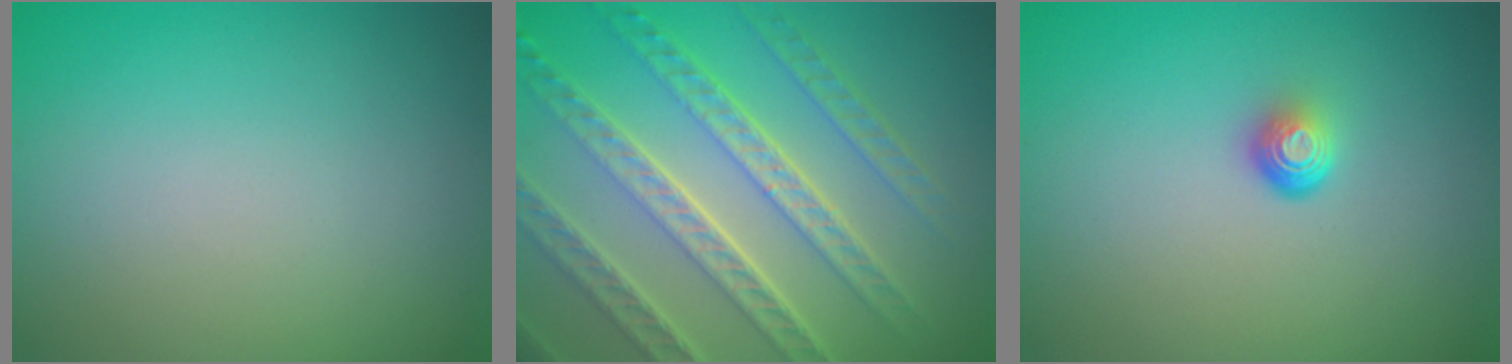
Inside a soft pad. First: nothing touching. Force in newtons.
{"total": 8.4, "press": 5.9, "slide": 6.0}
{"total": 1.9, "press": 1.1, "slide": 1.5}